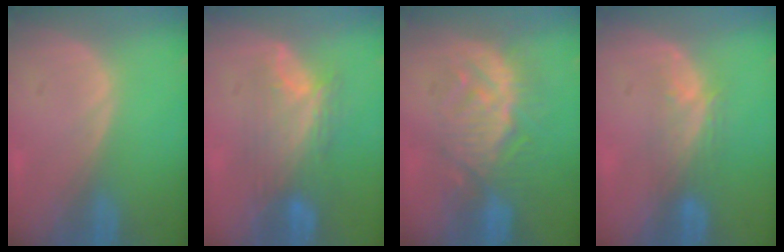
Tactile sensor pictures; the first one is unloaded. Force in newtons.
{"total": 7.6, "press": 7.3, "slide": 2.3}
{"total": 9.2, "press": 8.8, "slide": 2.6}
{"total": 4.0, "press": 3.7, "slide": 1.6}